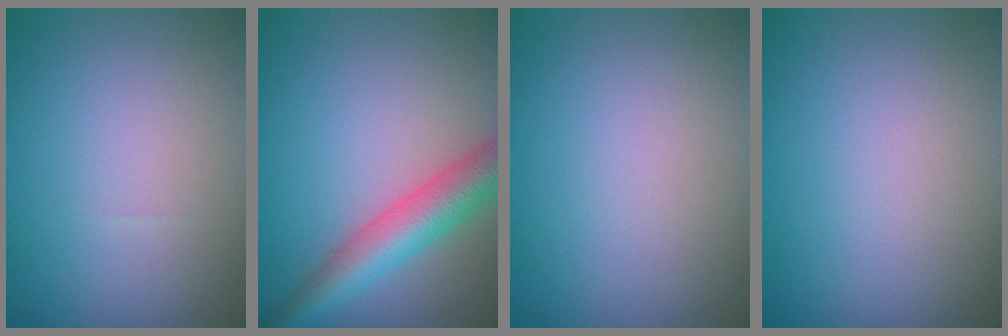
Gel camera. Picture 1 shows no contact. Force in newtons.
{"total": 5.5, "press": 5.5, "slide": 0.2}
{"total": 0.0}
{"total": 0.0}